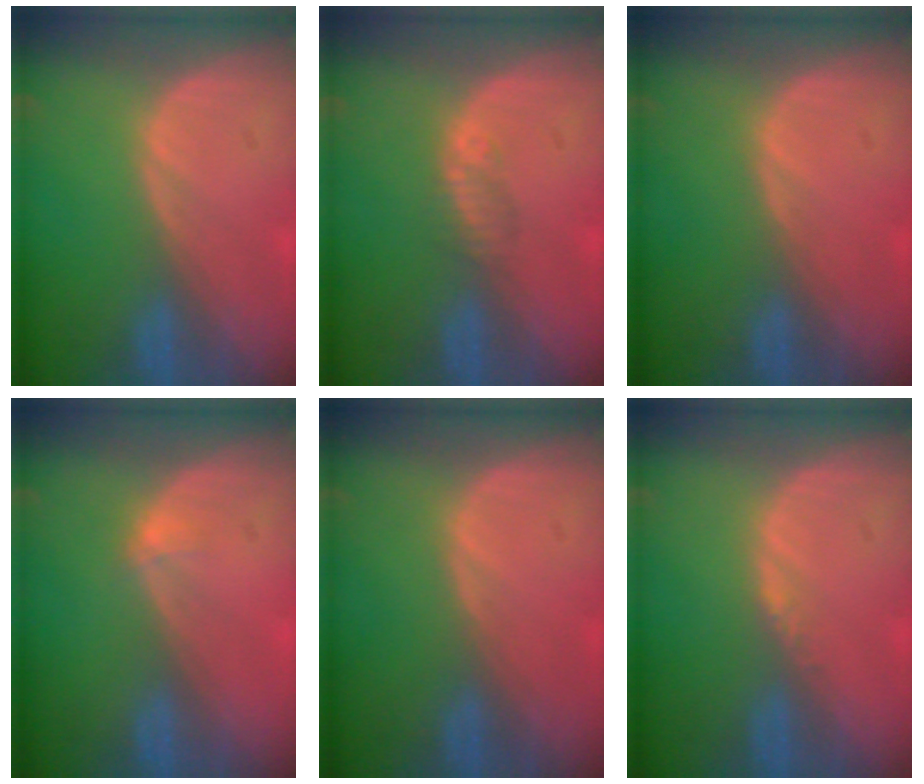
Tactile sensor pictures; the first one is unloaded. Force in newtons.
{"total": 1.5, "press": 1.3, "slide": 0.9}
{"total": 0.0}
{"total": 1.1, "press": 0.8, "slide": 0.7}
{"total": 0.0}
{"total": 0.8, "press": 0.6, "slide": 0.4}